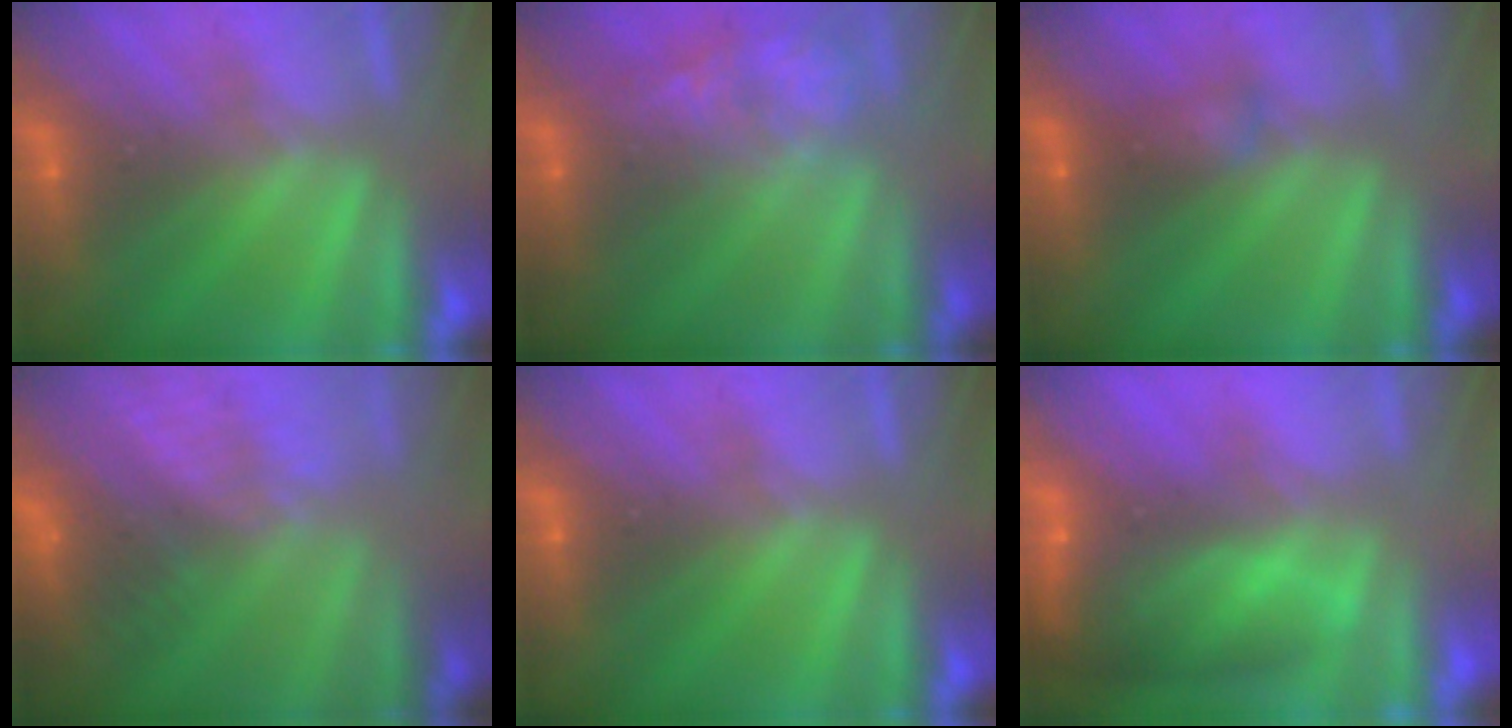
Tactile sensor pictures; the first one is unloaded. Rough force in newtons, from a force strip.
{"total": 4.8}
{"total": 2.2}
{"total": 7.3}
{"total": 0.0}
{"total": 8.3}